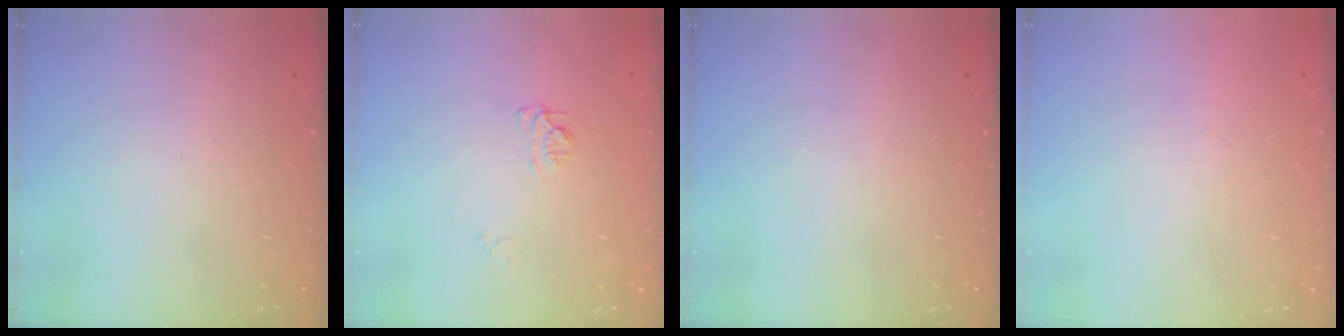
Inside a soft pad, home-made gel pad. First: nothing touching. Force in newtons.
{"total": 5.1, "press": 5.0, "slide": 0.8}
{"total": 0.0}
{"total": 0.0}